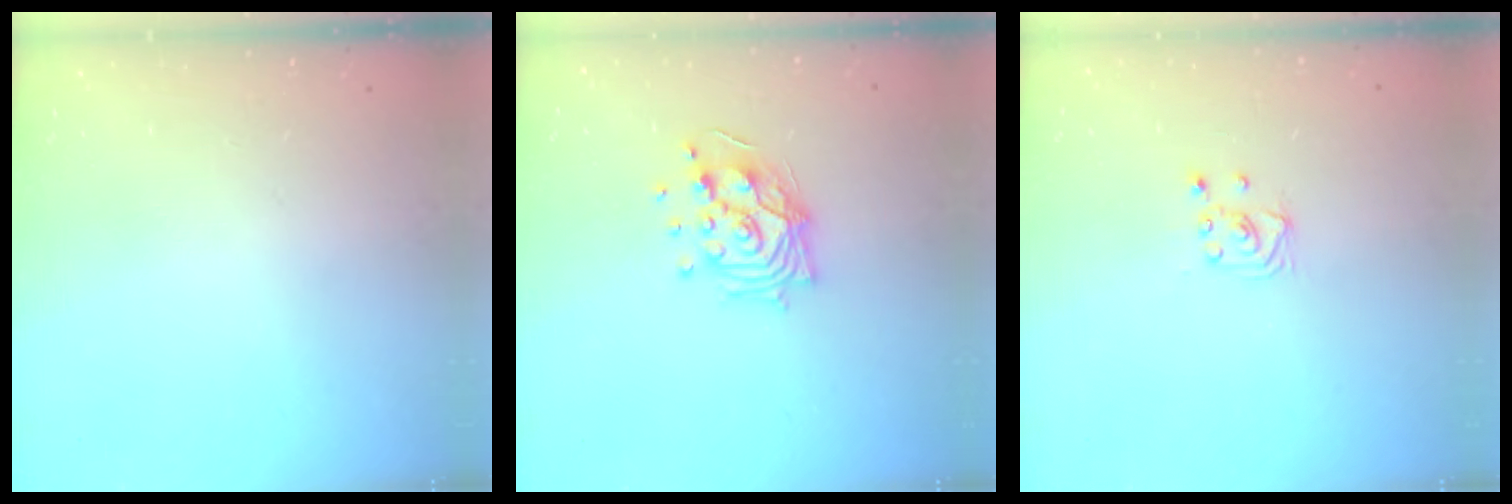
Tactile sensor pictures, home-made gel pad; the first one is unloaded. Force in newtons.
{"total": 14.4, "press": 13.6, "slide": 4.7}
{"total": 2.0, "press": 2.0, "slide": 0.2}